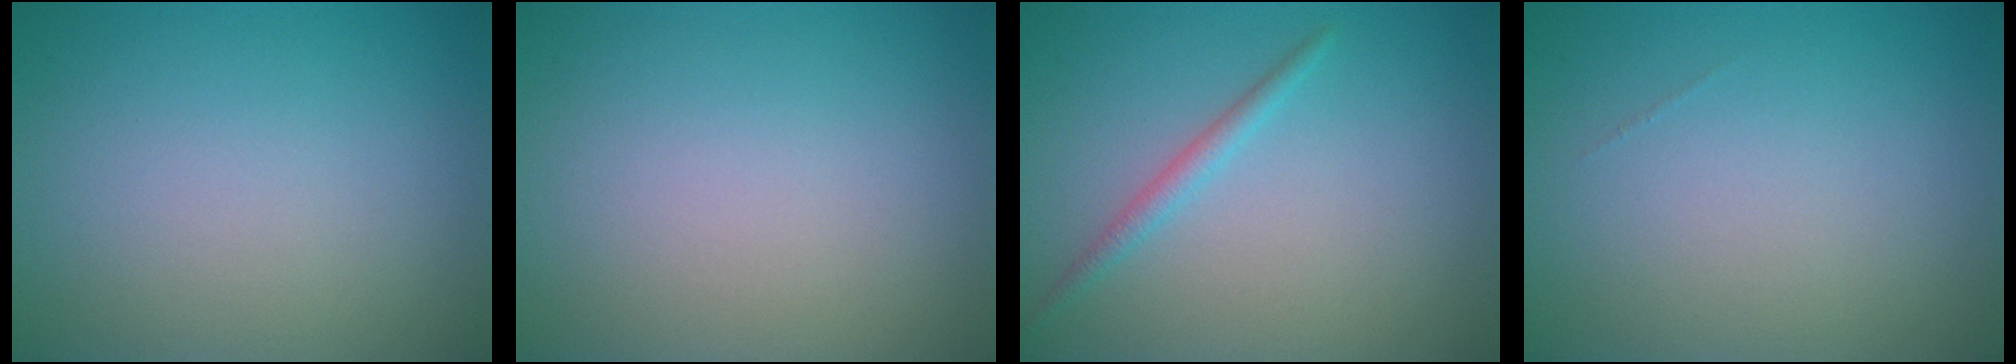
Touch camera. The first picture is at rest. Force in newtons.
{"total": 0.0}
{"total": 1.4, "press": 1.4, "slide": 0.0}
{"total": 0.0}